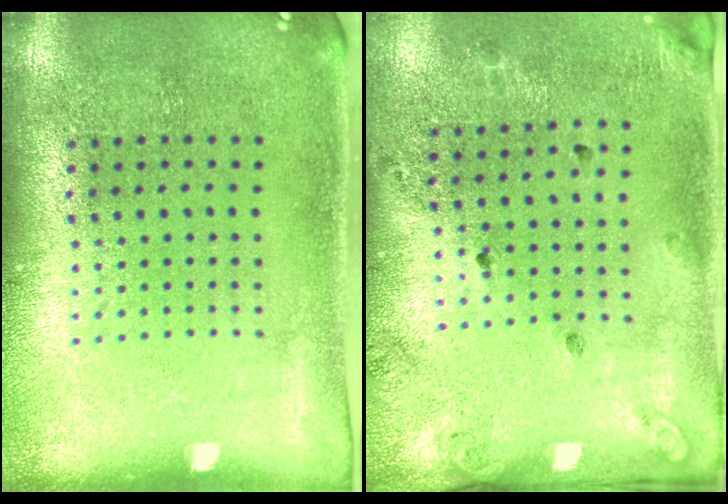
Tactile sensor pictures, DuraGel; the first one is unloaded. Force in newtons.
{"total": 1.6, "press": 1.3, "slide": 0.9}